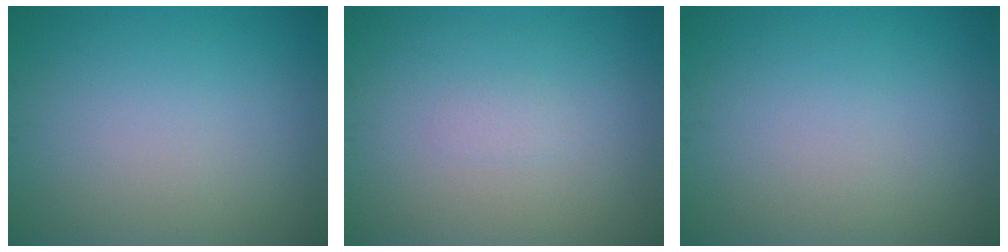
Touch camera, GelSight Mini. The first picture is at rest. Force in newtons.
{"total": 0.7, "press": 0.7, "slide": 0.1}
{"total": 0.0}